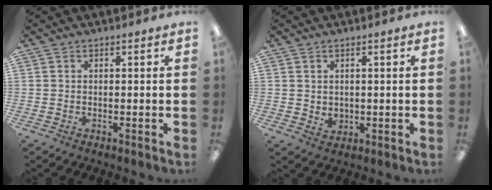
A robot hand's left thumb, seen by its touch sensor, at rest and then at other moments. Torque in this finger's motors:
{"motor_torque": [-0.24, 0.25, 0.13, -0.21, 0.01]}